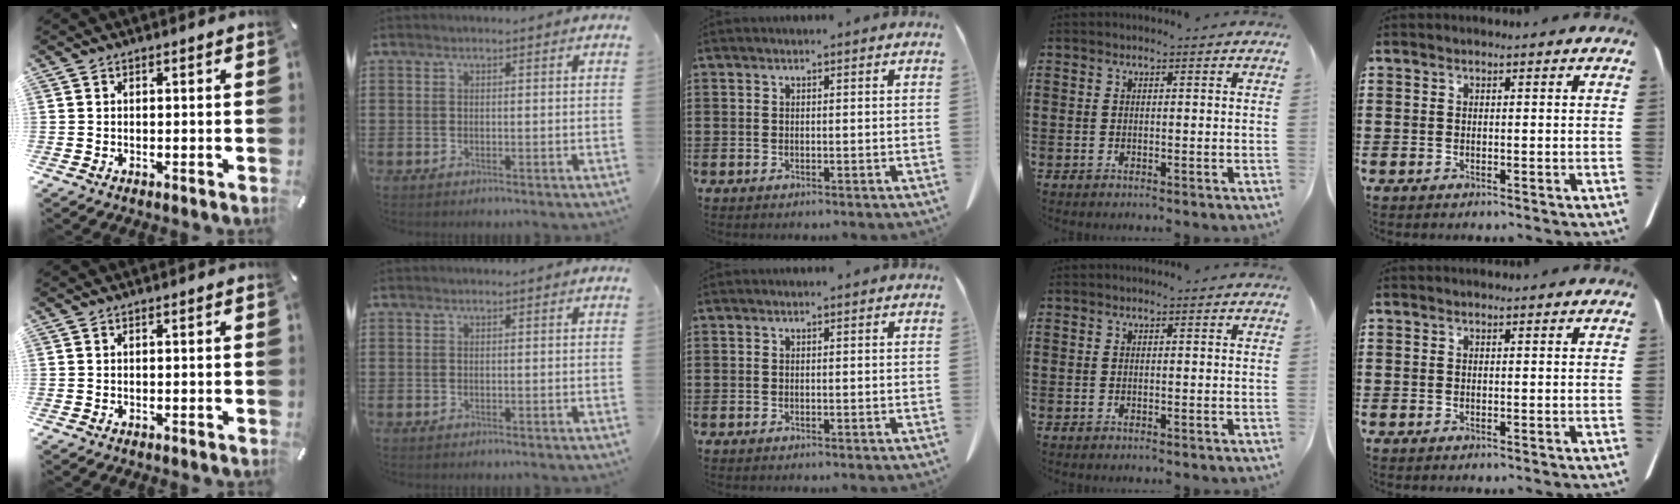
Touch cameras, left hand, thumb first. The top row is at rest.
{}